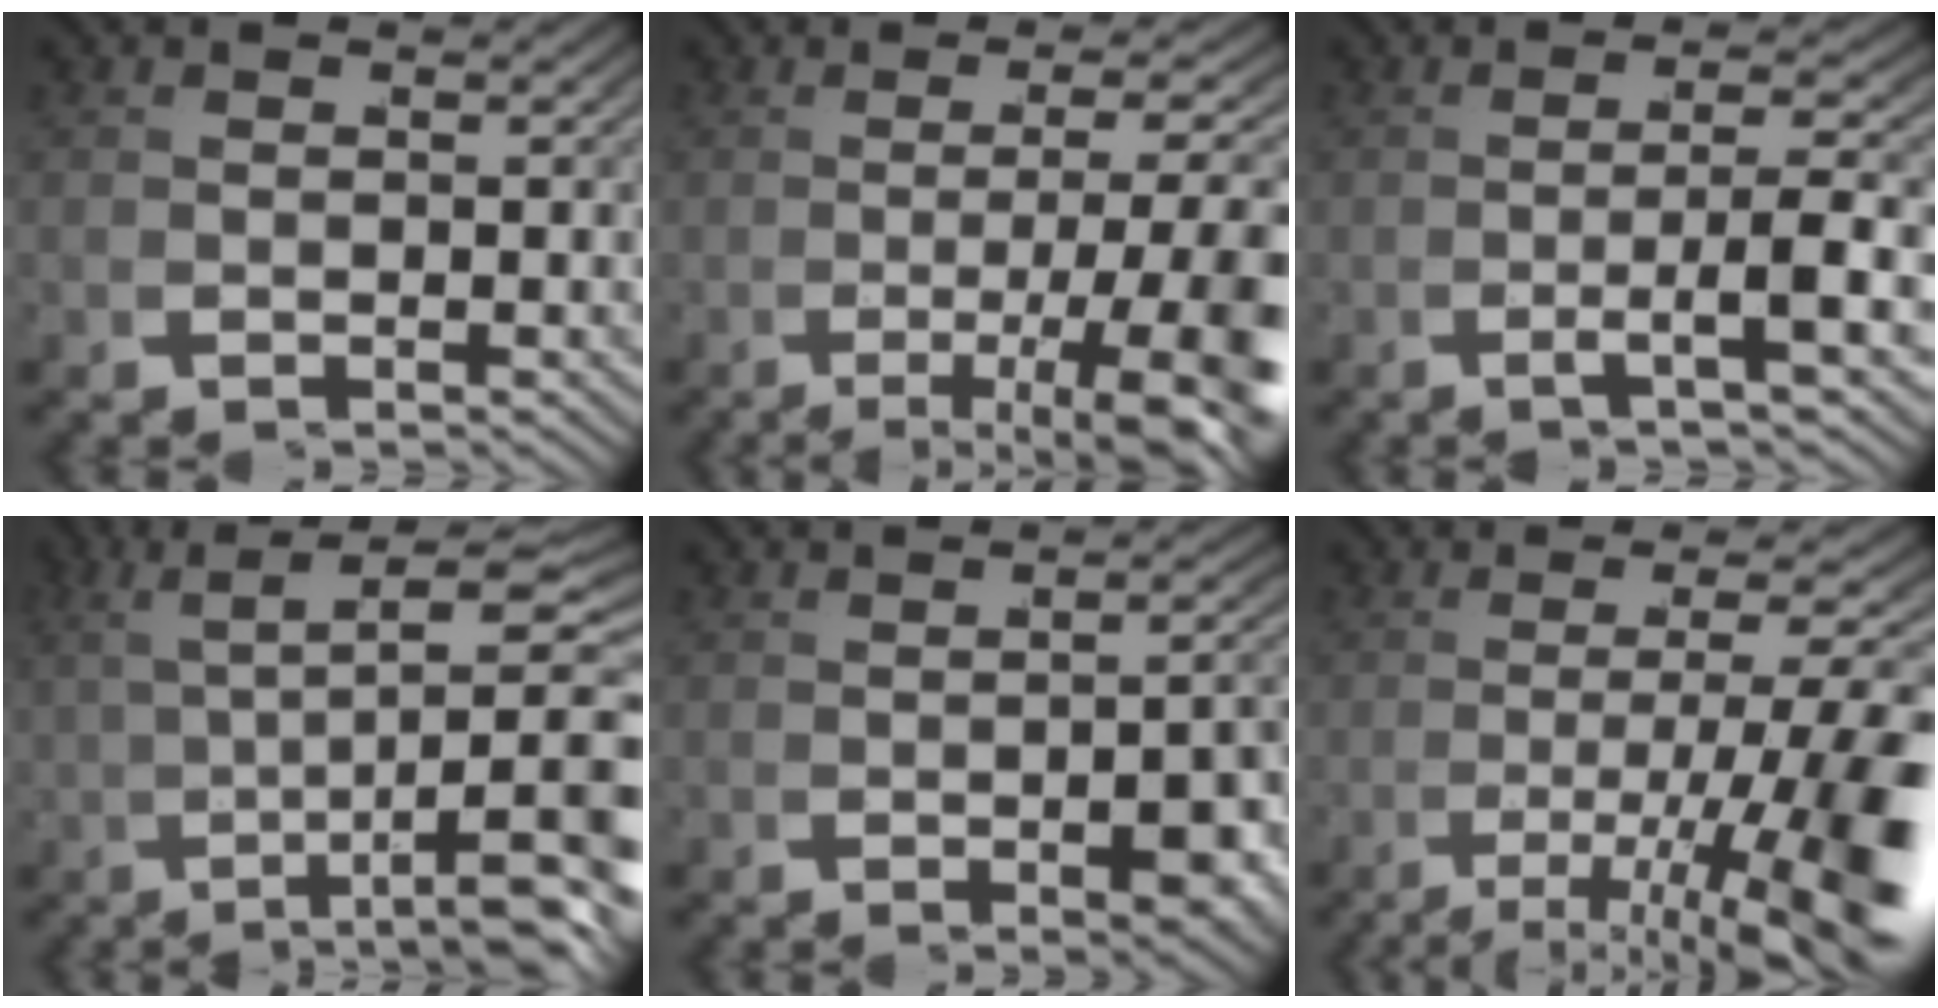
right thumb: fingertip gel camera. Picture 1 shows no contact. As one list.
[{"total": 10.0, "force": [-2.0, 4.3, 8.7], "torque": [-0.134, -0.022, -0.015]}, {"total": 4.9, "force": [-0.4, 0.8, 4.8], "torque": [-0.096, 0.004, -0.004]}, {"total": 11.1, "force": [1.9, 4.4, 10.0], "torque": [-0.148, -0.011, 0.047]}, {"total": 4.4, "force": [-1.2, 1.8, 3.8], "torque": [-0.047, 0.002, -0.017]}, {"total": 11.8, "force": [-2.6, 5.3, 10.2], "torque": [-0.161, -0.027, -0.022]}]